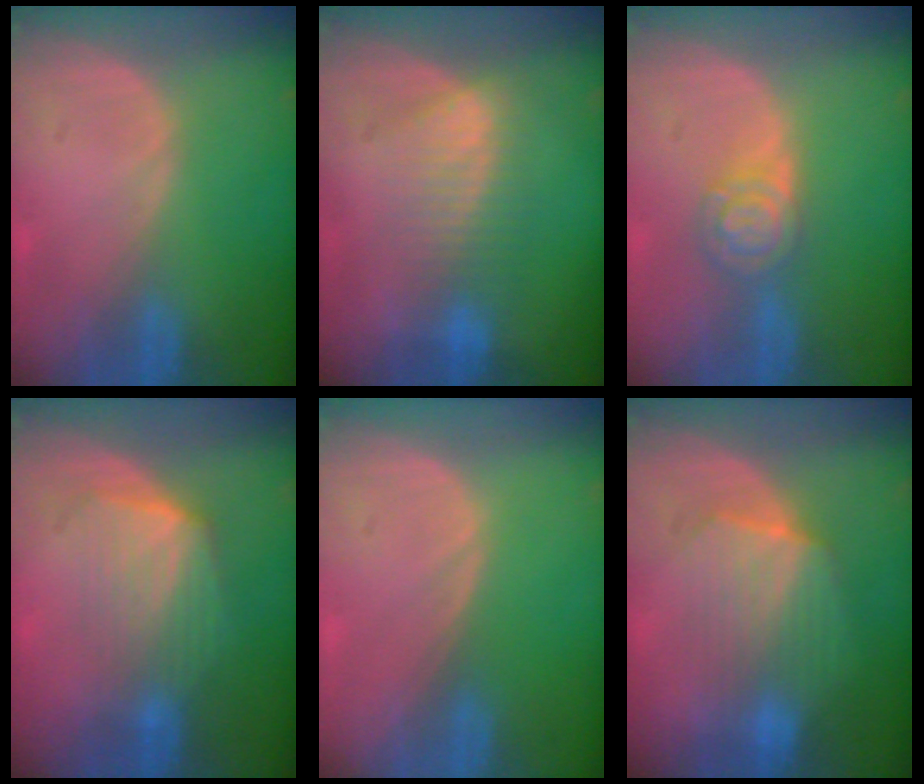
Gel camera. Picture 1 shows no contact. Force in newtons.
{"total": 6.6, "press": 6.5, "slide": 0.9}
{"total": 4.8, "press": 4.8, "slide": 0.2}
{"total": 7.2, "press": 6.5, "slide": 3.0}
{"total": 0.0}
{"total": 7.1, "press": 6.9, "slide": 1.3}